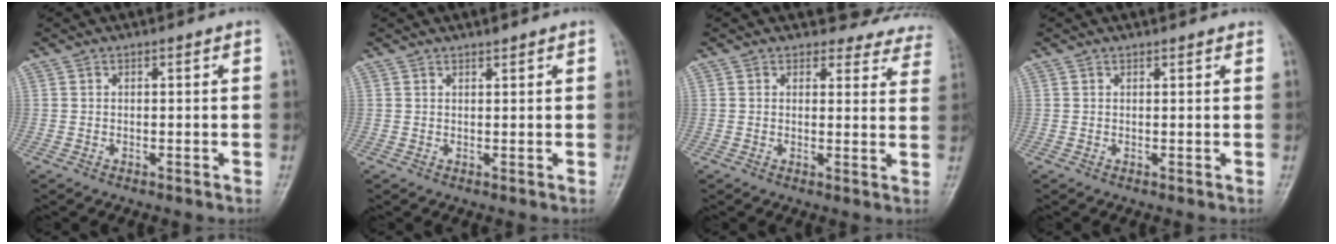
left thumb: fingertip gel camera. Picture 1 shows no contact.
{"total": 1.0, "force": [0.9, 0.2, 0.4], "torque": [-0.004, -0.004, 0.016]}
{"total": 9.6, "force": [8.7, 4.0, 0.0], "torque": [0.054, -0.050, 0.070]}
{"total": 1.8, "force": [1.6, 0.4, 0.6], "torque": [0.001, 0.005, 0.018]}